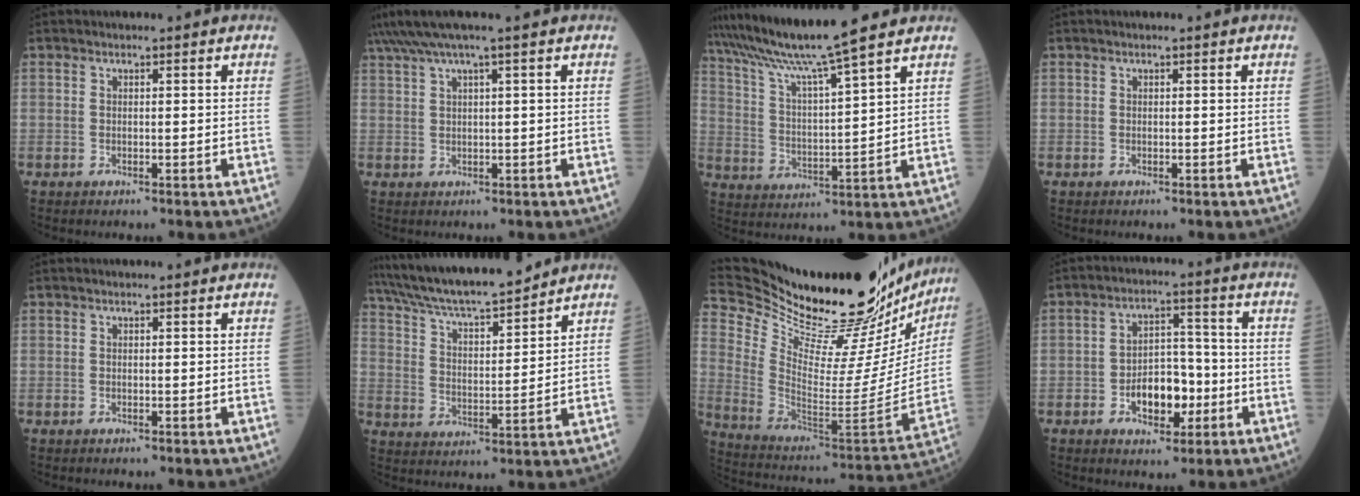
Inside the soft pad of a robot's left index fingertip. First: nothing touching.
{"total": 5.0, "force": [3.5, -1.1, 3.5], "torque": [-0.071, 0.027, 0.068]}
{"total": 11.6, "force": [9.9, -1.9, 5.7], "torque": [-0.111, 0.006, 0.183]}
{"total": 0.0}
{"total": 0.0}
{"total": 15.7, "force": [14.2, 1.4, 6.5], "torque": [-0.123, 0.010, 0.245]}
{"total": 35.1, "force": [31.2, 6.1, 15.0], "torque": [-0.259, -0.101, 0.435]}
{"total": 8.0, "force": [-2.7, 4.5, 6.0], "torque": [-0.103, 0.014, -0.044]}